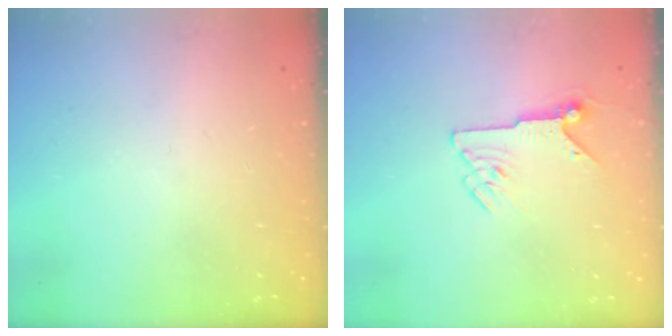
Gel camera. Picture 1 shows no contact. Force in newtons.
{"total": 6.9, "press": 6.9, "slide": 0.3}